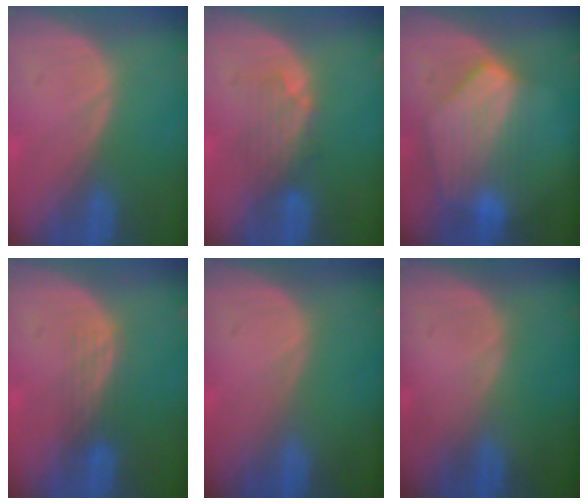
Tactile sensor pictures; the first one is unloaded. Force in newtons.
{"total": 3.9, "press": 3.7, "slide": 1.0}
{"total": 8.1, "press": 7.7, "slide": 2.5}
{"total": 3.0, "press": 2.7, "slide": 1.3}
{"total": 0.0}
{"total": 0.0}